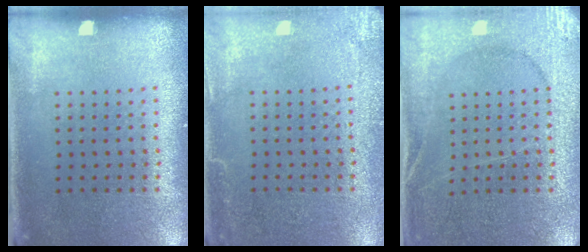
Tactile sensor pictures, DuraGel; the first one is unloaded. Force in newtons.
{"total": 2.8, "press": 2.8, "slide": 0.3}
{"total": 3.0, "press": 2.9, "slide": 0.4}